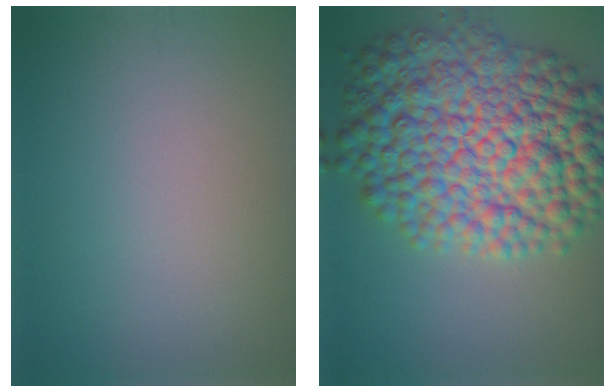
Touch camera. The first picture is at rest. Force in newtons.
{"total": 13.8, "press": 13.8, "slide": 0.1}